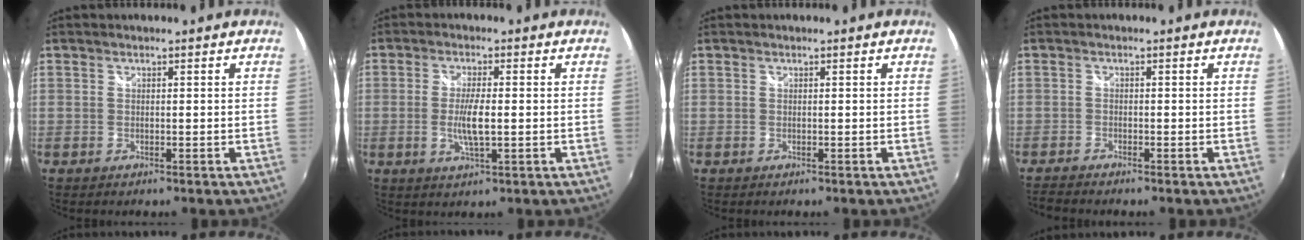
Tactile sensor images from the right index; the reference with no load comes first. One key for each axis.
{"total": 5.1, "fx": -0.7, "fy": 1.0, "fz": 5.0, "tx": -0.096, "ty": -0.007, "tz": -0.011}
{"total": 0.0}
{"total": 2.9, "fx": -2.7, "fy": 0.3, "fz": 0.9, "tx": -0.028, "ty": -0.017, "tz": -0.053}